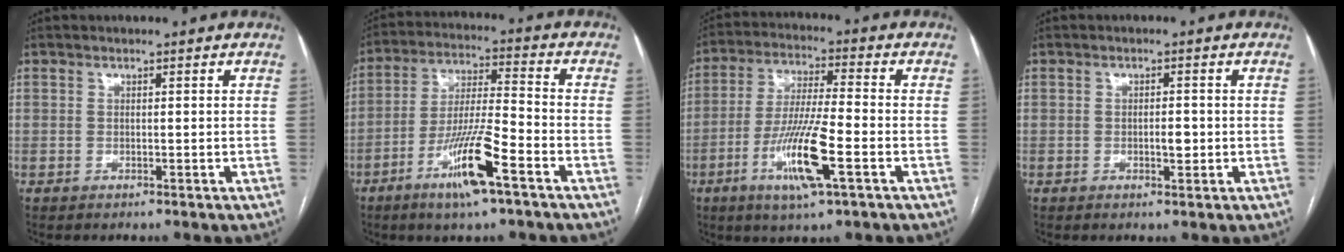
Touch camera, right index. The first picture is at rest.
{"total": 12.2, "force": [-6.4, 0.7, 10.3], "torque": [-0.198, -0.013, -0.120]}
{"total": 11.9, "force": [-4.5, 0.7, 11.0], "torque": [-0.217, -0.017, -0.085]}
{"total": 2.1, "force": [-0.4, 0.7, 1.9], "torque": [-0.032, 0.001, -0.005]}